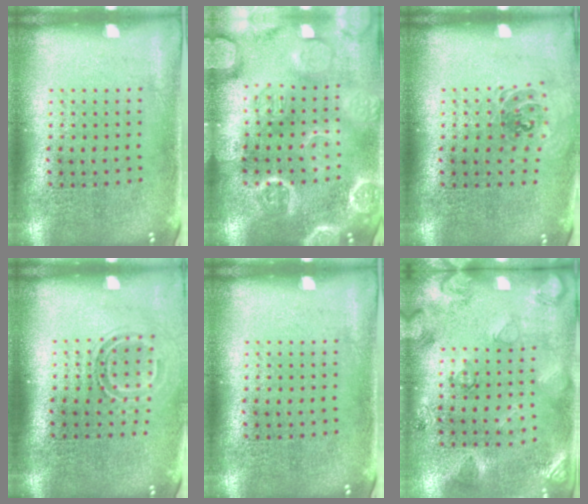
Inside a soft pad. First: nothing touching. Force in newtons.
{"total": 4.2, "press": 4.1, "slide": 0.6}
{"total": 0.9, "press": 0.8, "slide": 0.3}
{"total": 1.7, "press": 1.2, "slide": 1.2}
{"total": 0.0}
{"total": 2.6, "press": 1.7, "slide": 1.9}